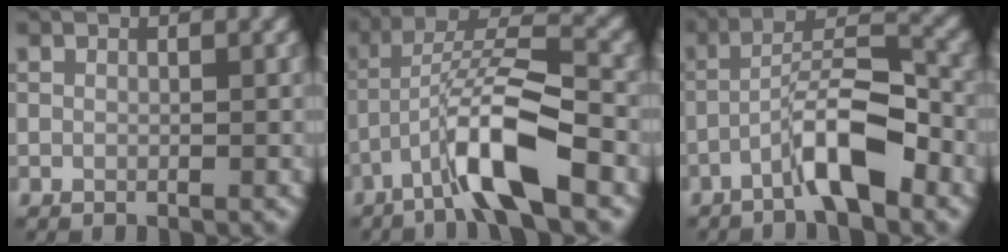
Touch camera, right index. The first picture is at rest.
{"total": 8.3, "force": [-4.4, 1.6, 6.9], "torque": [-0.120, 0.015, -0.085]}
{"total": 6.5, "force": [-3.6, 1.4, 5.2], "torque": [-0.091, 0.022, -0.066]}